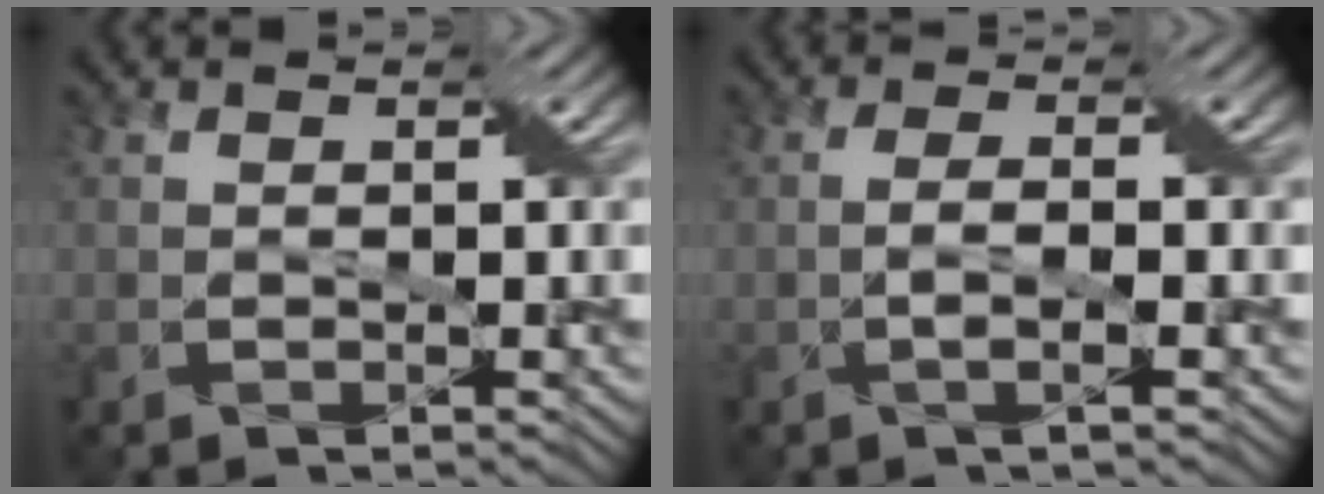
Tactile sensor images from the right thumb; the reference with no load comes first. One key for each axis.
{"total": 2.2, "fx": -0.6, "fy": 0.3, "fz": 2.1, "tx": -0.047, "ty": 0.004, "tz": -0.014}